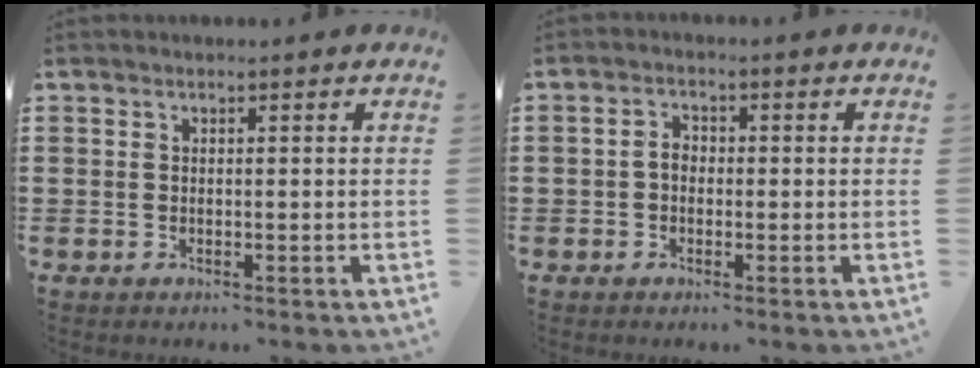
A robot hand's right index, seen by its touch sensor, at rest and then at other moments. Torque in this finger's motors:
{"motor_torque": [0.47, -0.40, 0.09, 0.05]}